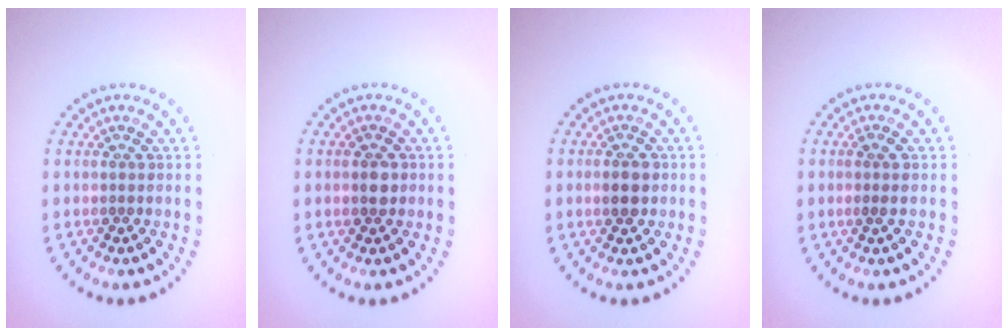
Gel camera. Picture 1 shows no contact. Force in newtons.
{"total": 1.9, "press": 1.9, "slide": 0.1}
{"total": 2.3, "press": 2.3, "slide": 0.1}
{"total": 1.1, "press": 1.0, "slide": 0.5}